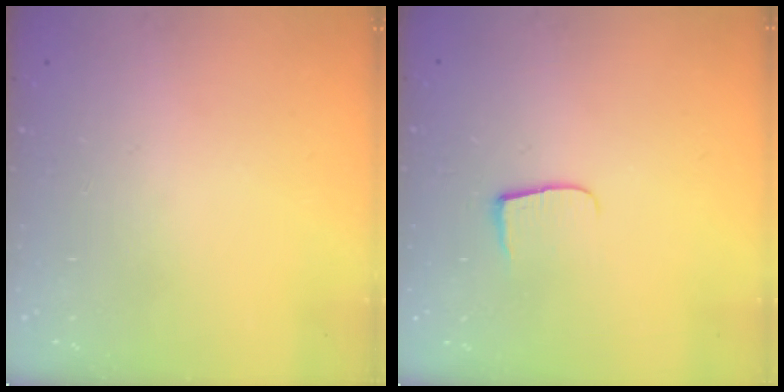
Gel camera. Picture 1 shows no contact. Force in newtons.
{"total": 5.2, "press": 5.2, "slide": 0.7}